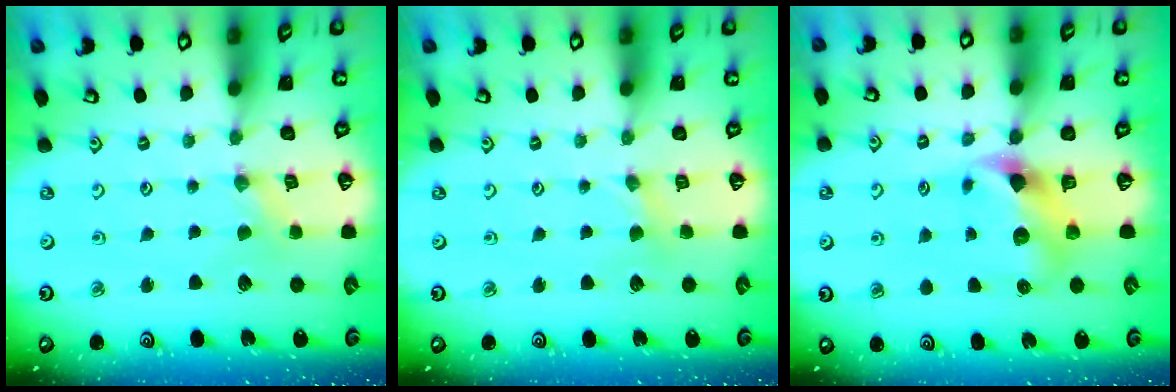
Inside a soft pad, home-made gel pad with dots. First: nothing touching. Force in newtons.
{"total": 2.3, "press": 2.3, "slide": 0.3}
{"total": 8.3, "press": 8.2, "slide": 1.1}